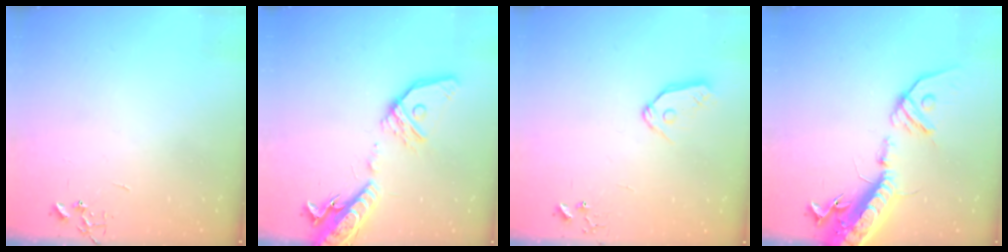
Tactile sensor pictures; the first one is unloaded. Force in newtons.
{"total": 19.6, "press": 19.2, "slide": 4.0}
{"total": 8.9, "press": 8.9, "slide": 1.0}
{"total": 20.4, "press": 19.9, "slide": 4.3}